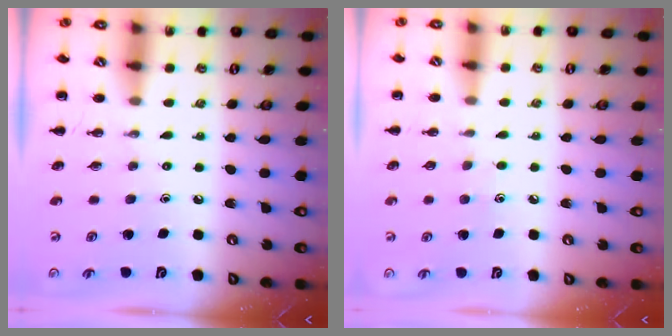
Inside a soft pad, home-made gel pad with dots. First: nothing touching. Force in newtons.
{"total": 3.6, "press": 3.5, "slide": 0.8}